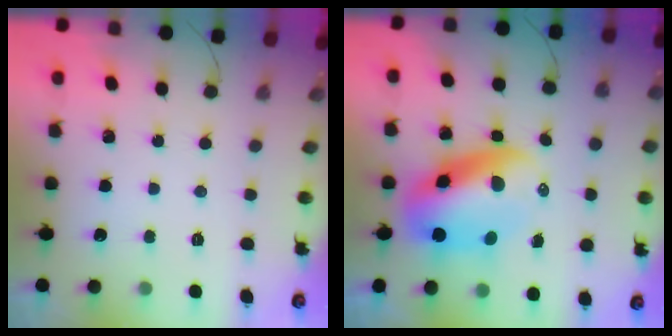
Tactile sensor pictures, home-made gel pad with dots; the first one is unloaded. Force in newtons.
{"total": 11.8, "press": 11.4, "slide": 3.1}